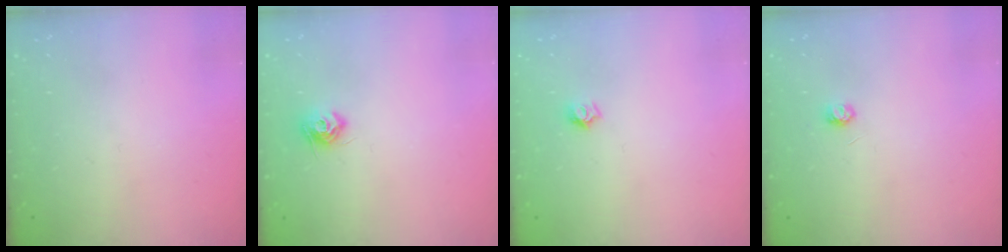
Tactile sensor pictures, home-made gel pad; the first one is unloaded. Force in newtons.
{"total": 8.1, "press": 8.1, "slide": 0.2}
{"total": 5.5, "press": 5.5, "slide": 0.5}
{"total": 3.3, "press": 3.3, "slide": 0.2}